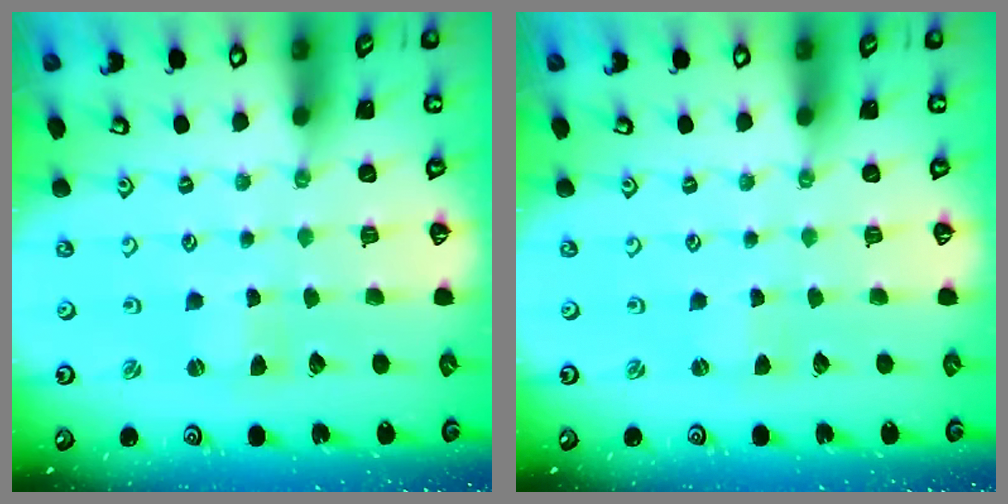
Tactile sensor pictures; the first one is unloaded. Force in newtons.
{"total": 1.2, "press": 1.2, "slide": 0.2}